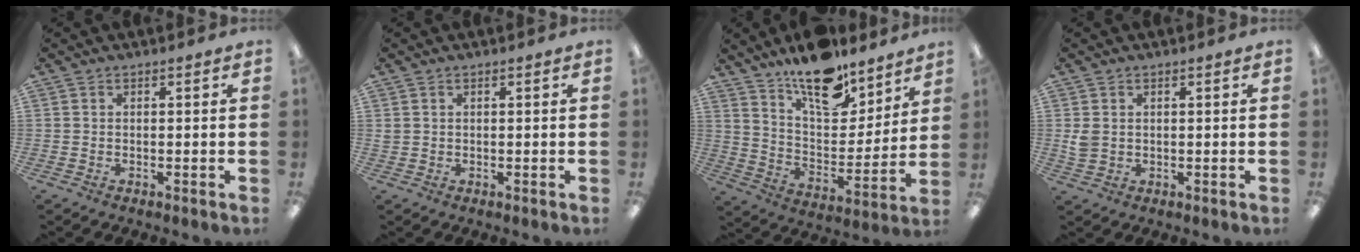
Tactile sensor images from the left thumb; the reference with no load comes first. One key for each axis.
{"total": 0.9, "fx": 0.5, "fy": 0.7, "fz": 0.2, "tx": -0.006, "ty": 0.003, "tz": 0.010}
{"total": 15.8, "fx": 13.0, "fy": 6.2, "fz": 6.5, "tx": -0.111, "ty": -0.096, "tz": 0.232}
{"total": 2.9, "fx": 0.9, "fy": 2.3, "fz": 1.5, "tx": -0.022, "ty": 0.000, "tz": 0.016}